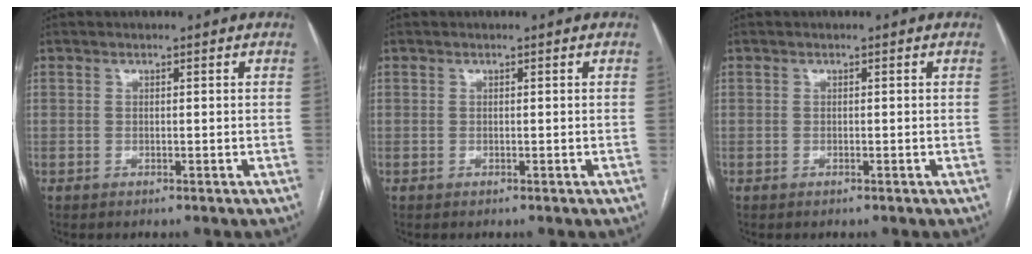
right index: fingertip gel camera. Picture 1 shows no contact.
{"total": 0.0}
{"total": 0.0}